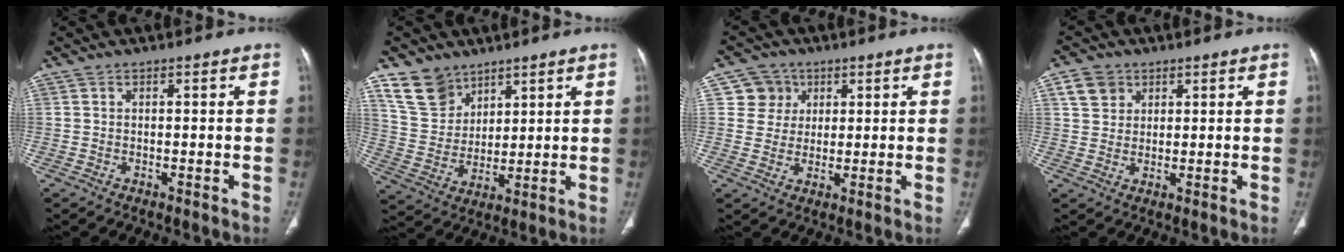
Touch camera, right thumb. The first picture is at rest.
{"total": 9.8, "force": [7.0, 6.4, 2.5], "torque": [-0.021, -0.035, 0.150]}
{"total": 5.8, "force": [2.1, 5.4, 0.6], "torque": [0.018, -0.002, 0.033]}
{"total": 5.0, "force": [2.4, 4.1, 1.5], "torque": [-0.006, -0.003, 0.047]}